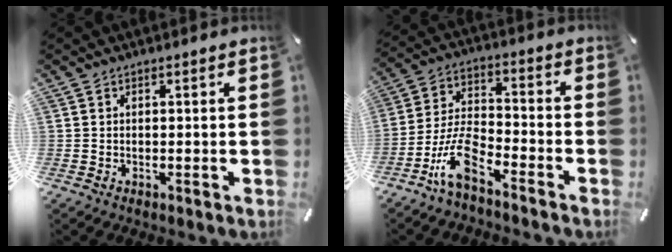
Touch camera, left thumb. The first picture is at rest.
{"total": 11.4, "force": [-7.9, 4.0, 7.2], "torque": [-0.173, 0.020, -0.155]}